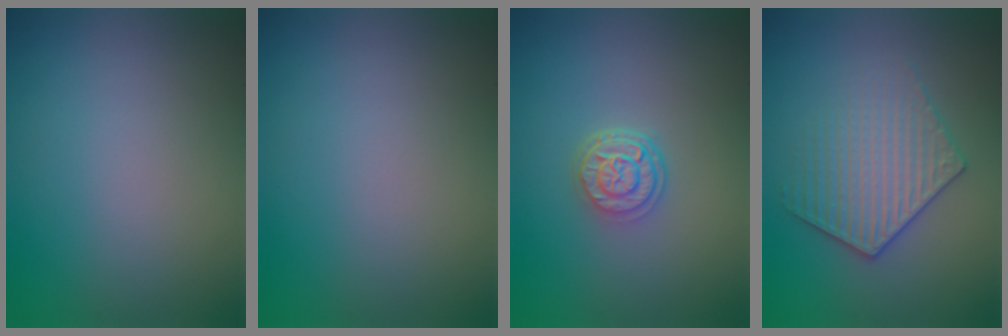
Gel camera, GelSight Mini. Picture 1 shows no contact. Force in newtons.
{"total": 0.0}
{"total": 3.1, "press": 2.4, "slide": 1.9}
{"total": 3.4, "press": 3.4, "slide": 0.6}